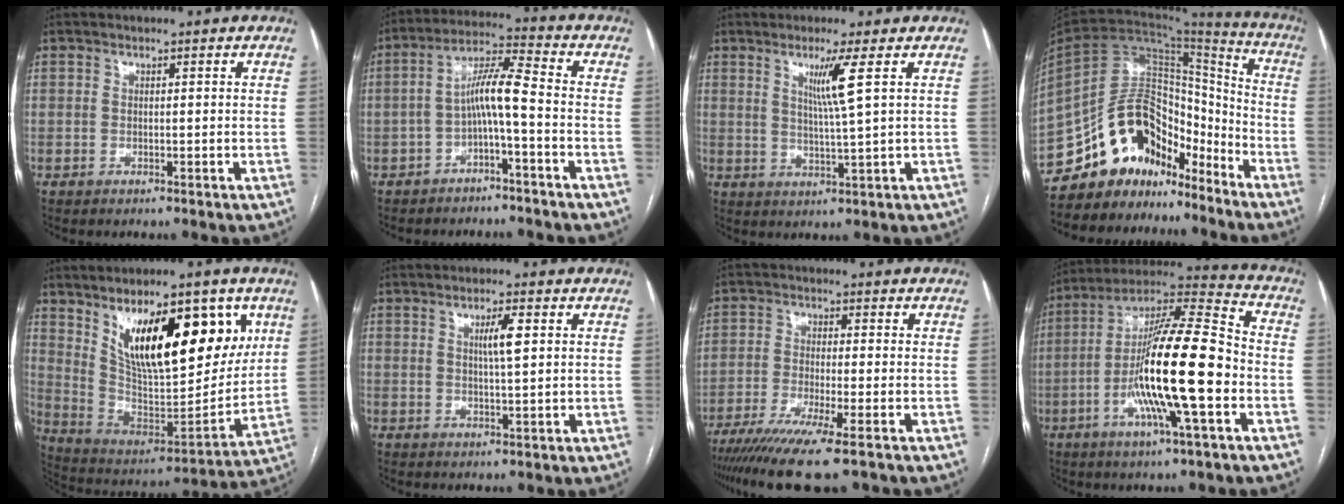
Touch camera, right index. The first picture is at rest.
{"total": 7.1, "force": [-2.1, 0.5, 6.8], "torque": [-0.126, 0.032, -0.038]}
{"total": 5.1, "force": [2.0, -1.4, 4.5], "torque": [-0.086, -0.012, 0.041]}
{"total": 14.9, "force": [-12.4, 6.8, 4.8], "torque": [-0.078, 0.082, -0.217]}
{"total": 21.5, "force": [9.7, 7.5, 17.7], "torque": [-0.278, 0.007, 0.173]}
{"total": 3.7, "force": [1.1, 0.3, 3.6], "torque": [-0.062, 0.001, 0.018]}
{"total": 10.9, "force": [-7.9, 0.2, 7.6], "torque": [-0.127, -0.028, -0.128]}
{"total": 19.3, "force": [-4.4, 1.6, 18.7], "torque": [-0.337, 0.000, -0.081]}